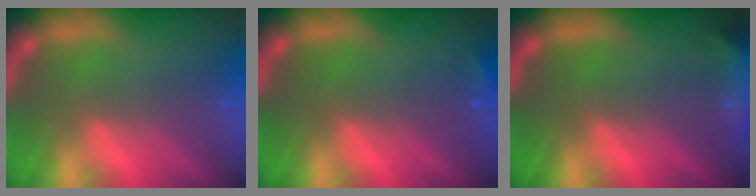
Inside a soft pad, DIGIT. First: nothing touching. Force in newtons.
{"total": 0.9}
{"total": 8.5}